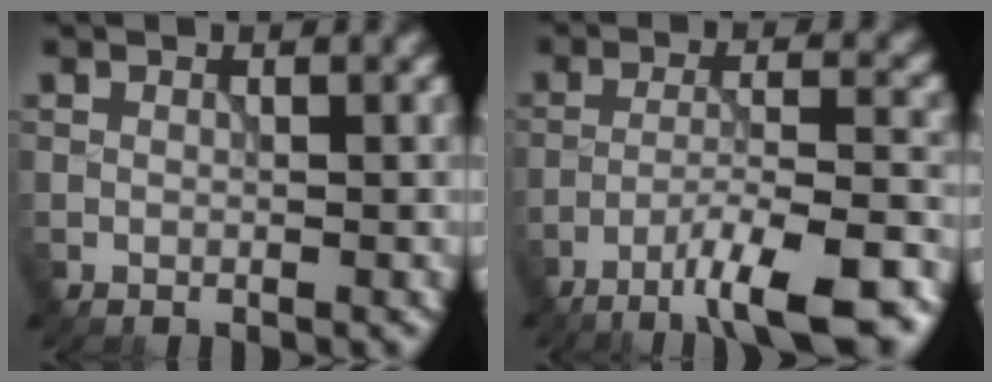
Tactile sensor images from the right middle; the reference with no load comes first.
{"total": 9.5, "force": [-6.2, 1.7, 7.0], "torque": [-0.109, 0.004, -0.100]}